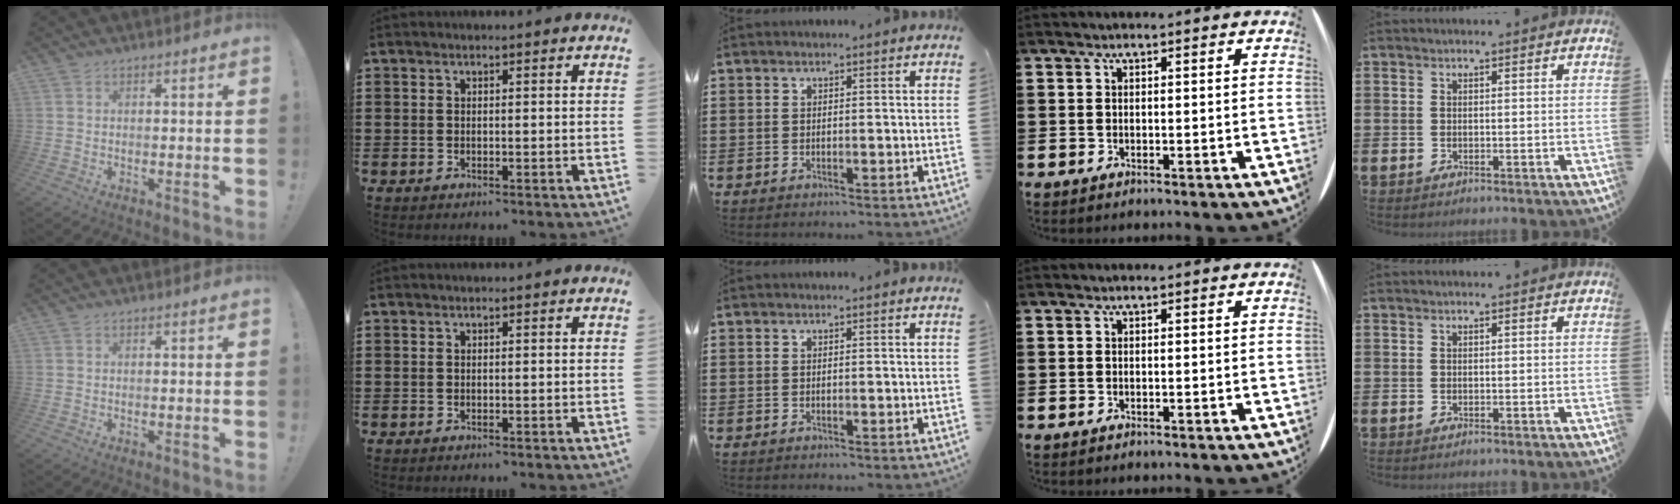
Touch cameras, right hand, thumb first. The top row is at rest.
{}